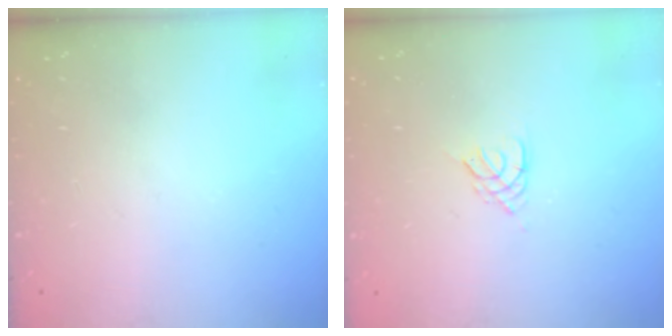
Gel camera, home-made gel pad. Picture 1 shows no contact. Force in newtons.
{"total": 2.6, "press": 2.5, "slide": 0.5}